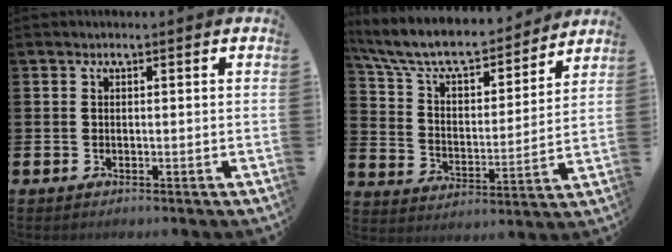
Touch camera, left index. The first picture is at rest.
{"total": 9.2, "force": [8.3, 2.5, 3.1], "torque": [-0.100, -0.060, 0.142]}